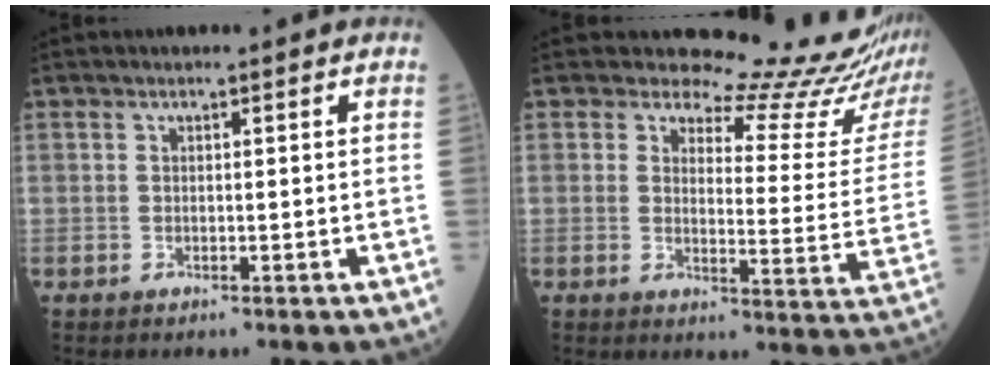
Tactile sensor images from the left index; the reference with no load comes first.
{"total": 18.0, "force": [17.5, 2.1, 3.7], "torque": [-0.030, -0.126, 0.172]}